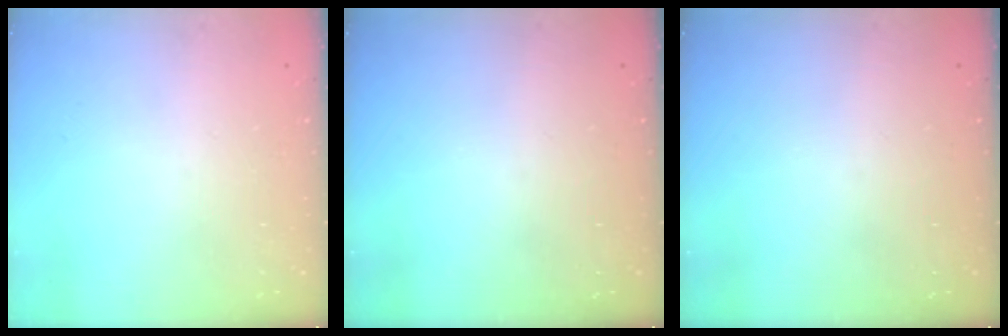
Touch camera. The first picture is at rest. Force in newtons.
{"total": 0.0}
{"total": 0.0}